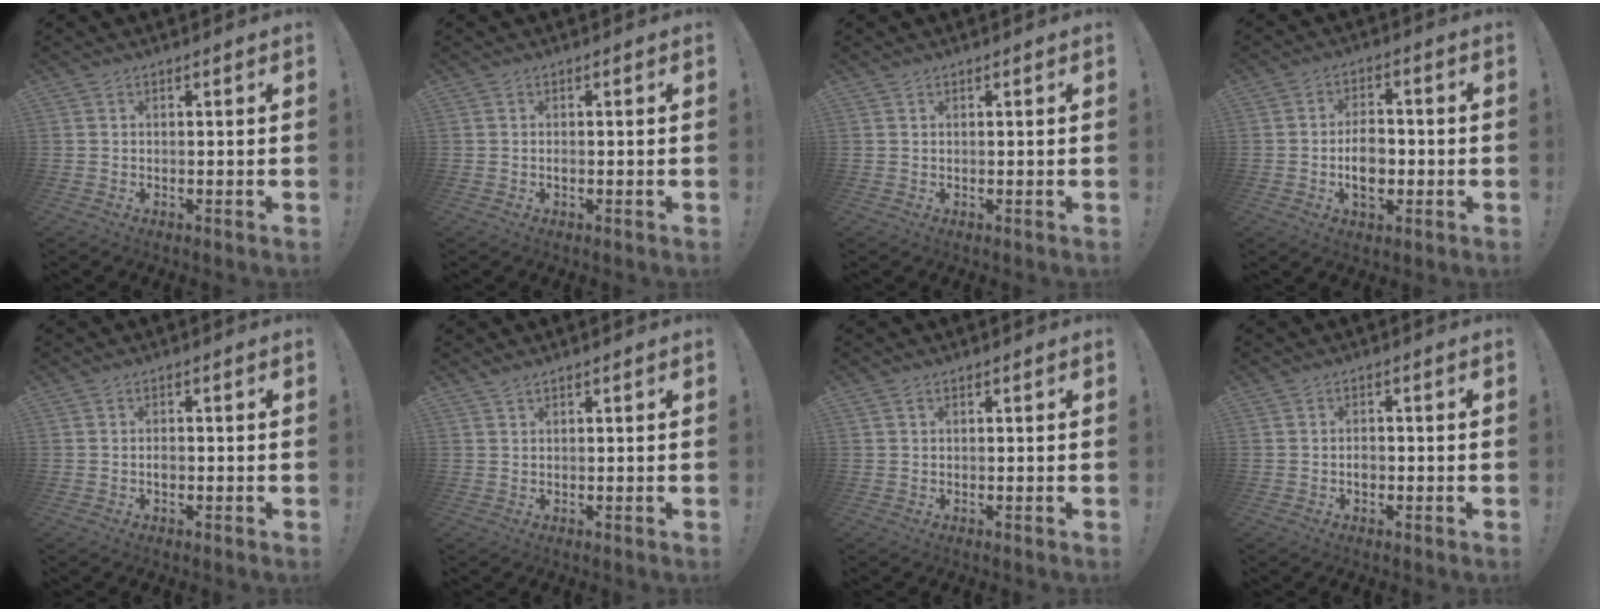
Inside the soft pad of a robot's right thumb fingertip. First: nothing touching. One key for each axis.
{"total": 0.5, "fx": -0.4, "fy": 0.3, "fz": 0.3, "tx": -0.010, "ty": 0.002, "tz": -0.006}
{"total": 0.0}
{"total": 8.0, "fx": -1.8, "fy": 5.5, "fz": 5.5, "tx": -0.078, "ty": 0.004, "tz": -0.033}
{"total": 1.3, "fx": -0.7, "fy": 0.8, "fz": 0.7, "tx": -0.009, "ty": 0.001, "tz": -0.013}
{"total": 1.1, "fx": 0.9, "fy": 0.2, "fz": 0.5, "tx": -0.015, "ty": 0.002, "tz": 0.018}
{"total": 0.6, "fx": 0.3, "fy": 0.3, "fz": 0.4, "tx": -0.015, "ty": 0.004, "tz": 0.007}
{"total": 1.9, "fx": -0.9, "fy": 1.4, "fz": 1.0, "tx": -0.014, "ty": 0.002, "tz": -0.016}